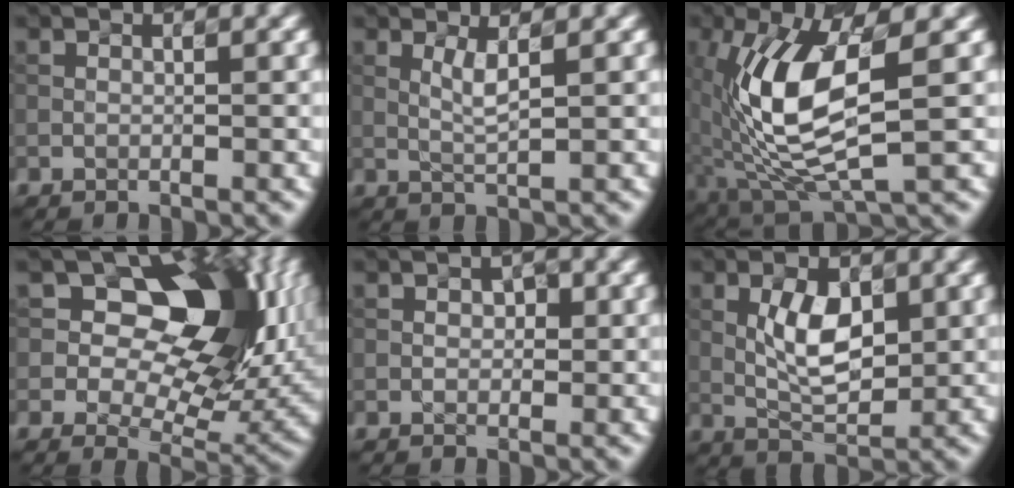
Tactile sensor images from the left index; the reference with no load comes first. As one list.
[{"total": 1.5, "force": [0.4, 0.0, 1.4], "torque": [-0.036, -0.002, 0.021]}, {"total": 8.9, "force": [0.1, 3.3, 8.3], "torque": [-0.184, 0.000, 0.016]}, {"total": 12.4, "force": [3.5, 7.9, 9.0], "torque": [-0.105, 0.010, 0.058]}, {"total": 0.8, "force": [0.2, 0.5, 0.6], "torque": [-0.009, 0.002, 0.011]}, {"total": 4.3, "force": [0.5, 2.0, 3.8], "torque": [-0.079, 0.002, 0.023]}]